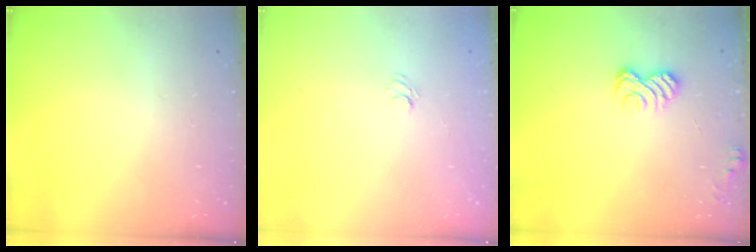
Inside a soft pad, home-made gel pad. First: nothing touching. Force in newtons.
{"total": 4.2, "press": 4.0, "slide": 1.2}
{"total": 6.0, "press": 5.8, "slide": 1.3}